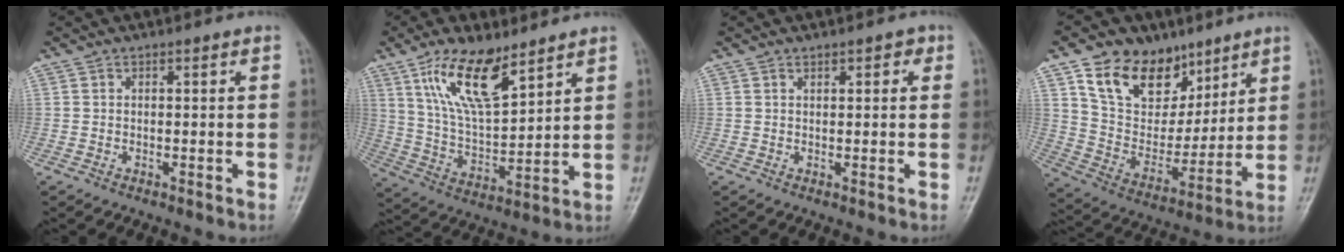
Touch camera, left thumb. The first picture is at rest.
{"total": 14.0, "force": [8.5, 5.2, 9.8], "torque": [-0.161, -0.042, 0.170]}
{"total": 2.0, "force": [1.0, 1.0, 1.4], "torque": [-0.008, -0.001, 0.012]}
{"total": 17.7, "force": [10.4, 12.1, 7.7], "torque": [-0.083, -0.043, 0.192]}